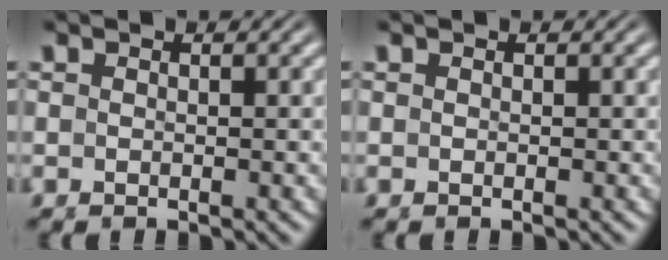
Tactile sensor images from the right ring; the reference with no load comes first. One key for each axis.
{"total": 0.0}